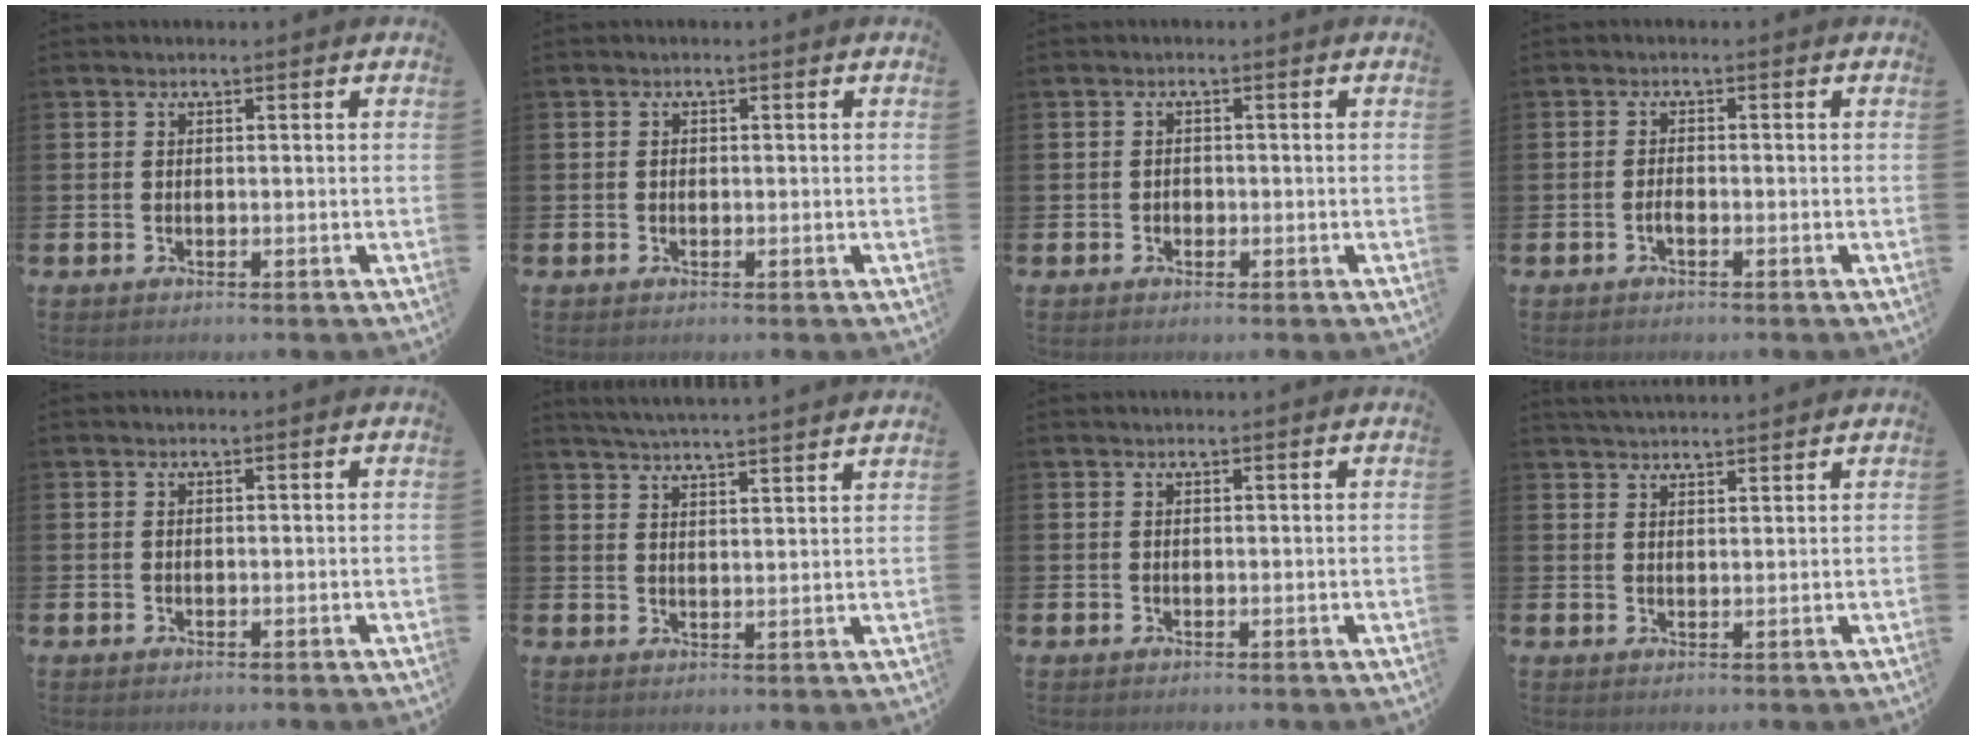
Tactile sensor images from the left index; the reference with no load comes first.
{"total": 0.6, "force": [0.0, 0.5, 0.3], "torque": [0.000, 0.002, -0.003]}
{"total": 1.0, "force": [-0.3, 0.8, 0.3], "torque": [0.000, 0.002, -0.009]}
{"total": 1.0, "force": [-0.6, 0.3, 0.8], "torque": [-0.018, -0.002, -0.011]}
{"total": 0.0}
{"total": 4.6, "force": [4.6, -0.7, 0.2], "torque": [-0.019, -0.028, 0.082]}
{"total": 0.0}
{"total": 3.0, "force": [3.0, 0.1, 0.2], "torque": [-0.004, -0.014, 0.055]}